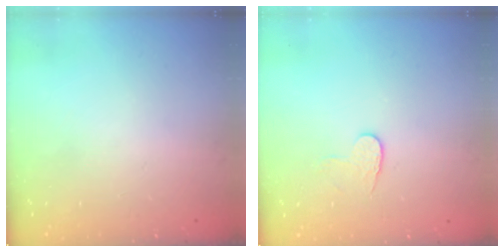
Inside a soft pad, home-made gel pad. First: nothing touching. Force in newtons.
{"total": 3.7, "press": 3.7, "slide": 0.3}